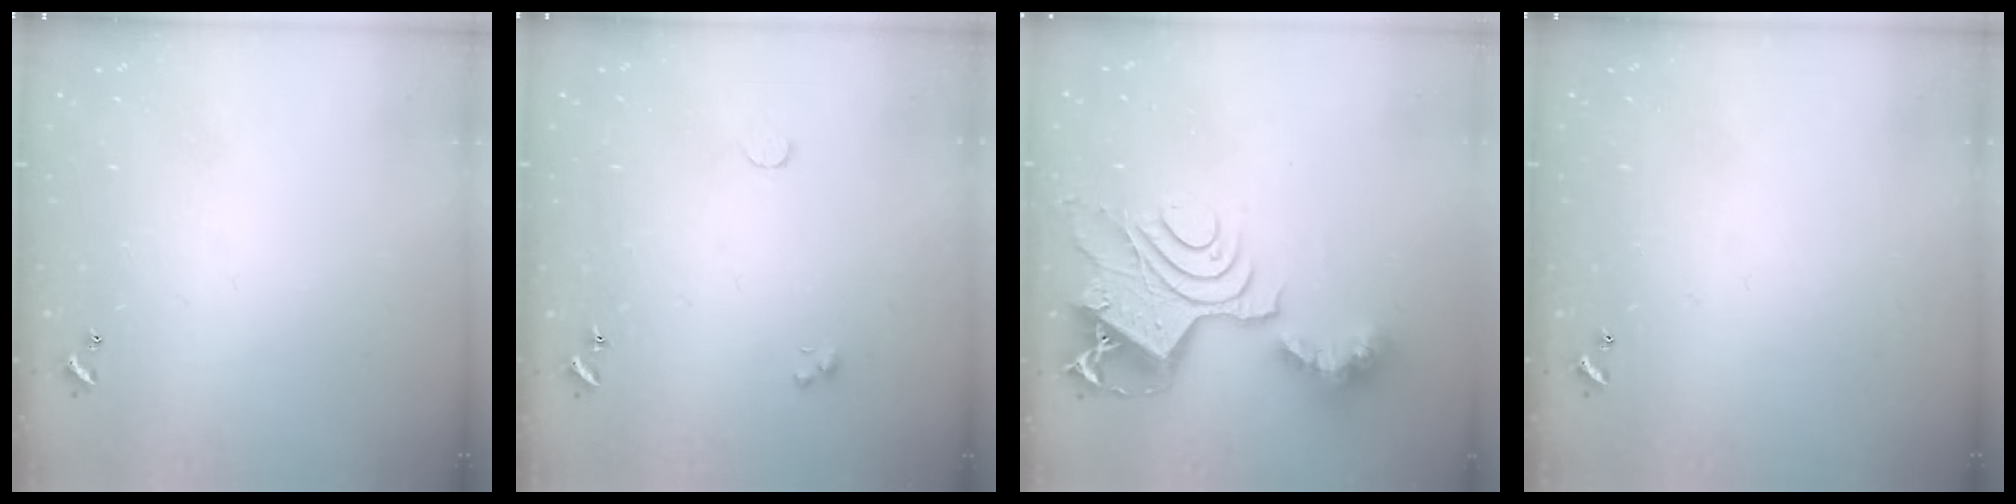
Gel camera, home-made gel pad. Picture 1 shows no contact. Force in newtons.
{"total": 1.1, "press": 1.0, "slide": 0.6}
{"total": 18.9, "press": 18.8, "slide": 2.1}
{"total": 0.0}